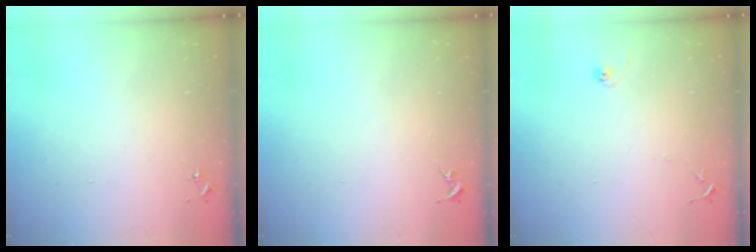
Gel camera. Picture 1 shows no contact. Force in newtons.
{"total": 0.0}
{"total": 6.0, "press": 5.9, "slide": 0.6}